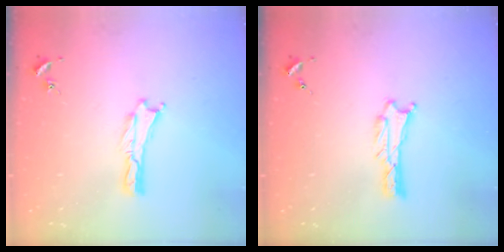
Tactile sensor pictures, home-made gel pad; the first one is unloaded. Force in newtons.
{"total": 0.8, "press": 0.8, "slide": 0.1}